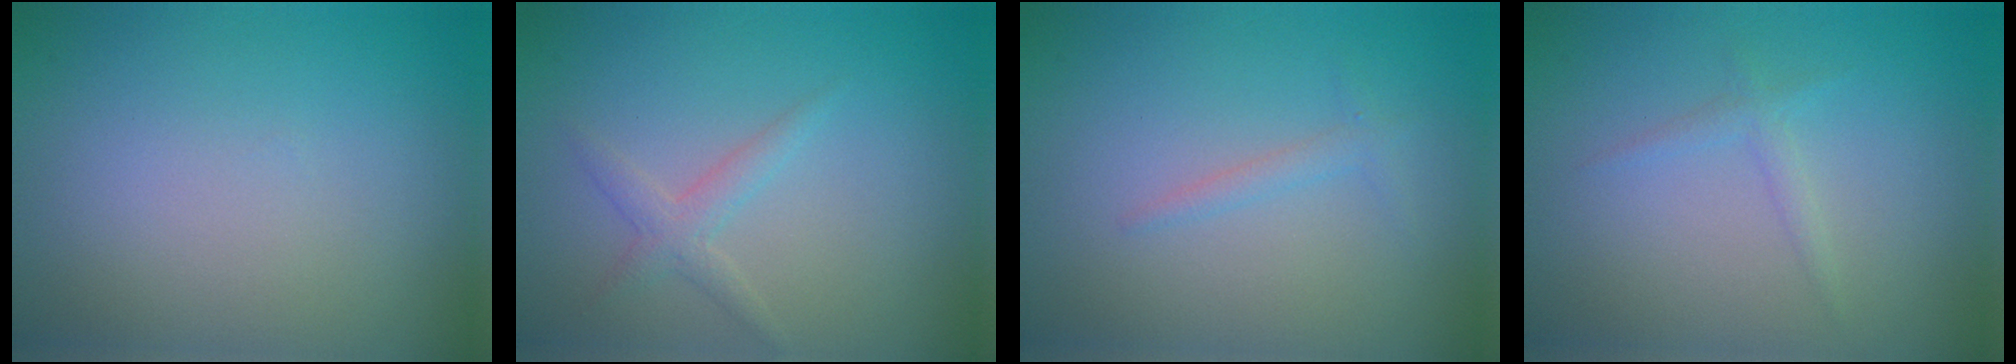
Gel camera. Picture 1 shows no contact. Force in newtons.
{"total": 1.7, "press": 1.7, "slide": 0.1}
{"total": 1.0, "press": 1.0, "slide": 0.1}
{"total": 1.1, "press": 1.1, "slide": 0.1}